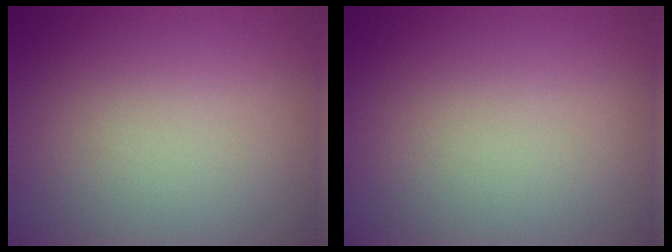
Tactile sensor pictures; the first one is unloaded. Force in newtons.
{"total": 0.0}